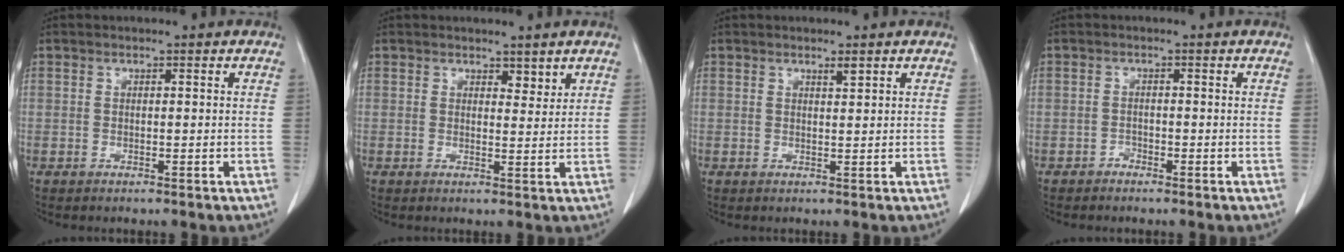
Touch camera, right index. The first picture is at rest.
{"total": 2.1, "force": [1.7, 0.9, 0.8], "torque": [-0.006, -0.008, 0.024]}
{"total": 1.0, "force": [0.8, 0.0, 0.6], "torque": [-0.012, -0.006, 0.013]}
{"total": 1.0, "force": [-0.8, 0.6, 0.0], "torque": [0.005, 0.004, -0.019]}